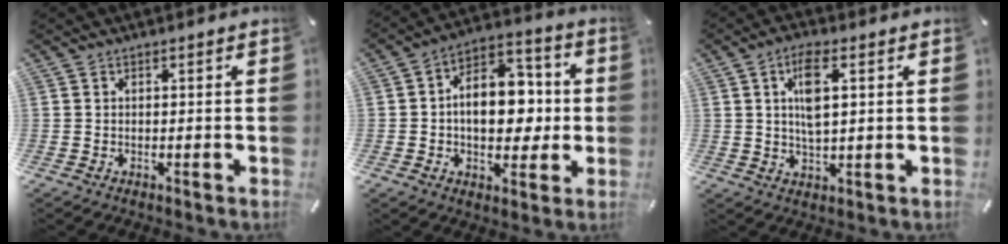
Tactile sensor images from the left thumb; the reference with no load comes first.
{"total": 14.2, "force": [-0.3, 9.6, 10.4], "torque": [-0.155, -0.002, 0.000]}
{"total": 7.4, "force": [1.8, 3.0, 6.5], "torque": [-0.139, 0.001, 0.026]}